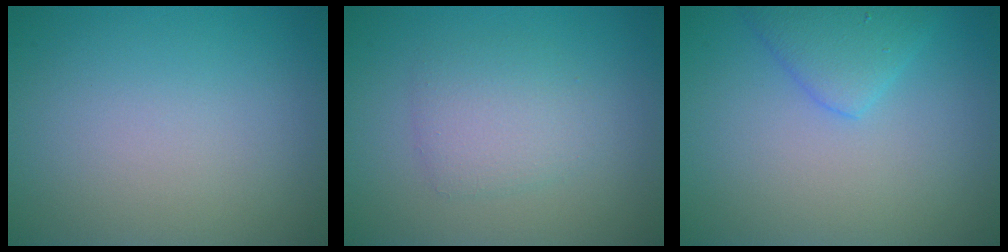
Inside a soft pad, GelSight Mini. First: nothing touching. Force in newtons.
{"total": 2.7, "press": 2.7, "slide": 0.1}
{"total": 2.8, "press": 2.8, "slide": 0.2}